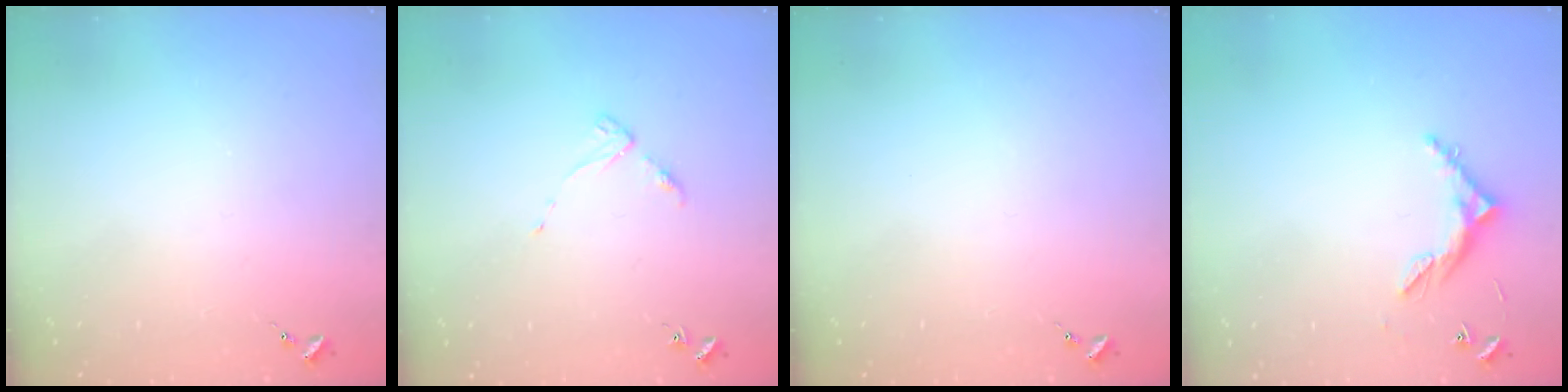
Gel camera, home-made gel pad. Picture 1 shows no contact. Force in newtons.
{"total": 3.8, "press": 3.8, "slide": 0.5}
{"total": 0.0}
{"total": 6.1, "press": 6.1, "slide": 0.4}